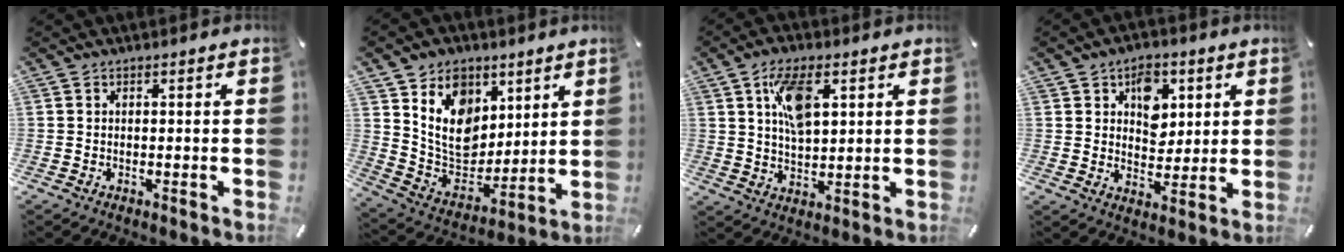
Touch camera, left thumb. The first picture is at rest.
{"total": 13.6, "force": [5.7, 11.1, 5.5], "torque": [-0.115, -0.040, 0.113]}
{"total": 9.8, "force": [3.8, 5.1, 7.5], "torque": [-0.131, -0.007, 0.062]}
{"total": 7.5, "force": [3.0, 5.9, 3.5], "torque": [-0.032, -0.008, 0.046]}